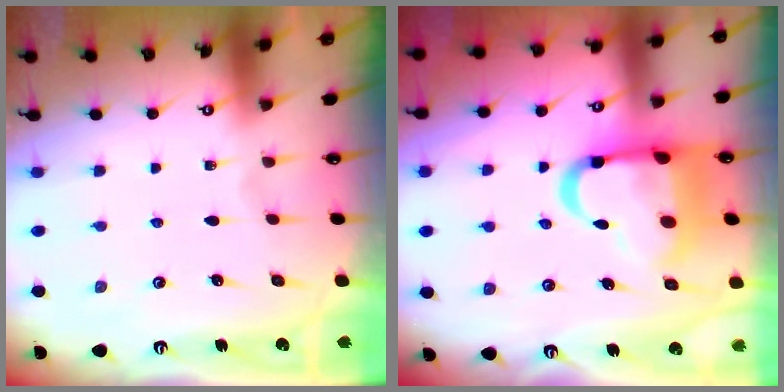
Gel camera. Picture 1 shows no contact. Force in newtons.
{"total": 17.2, "press": 17.1, "slide": 1.9}